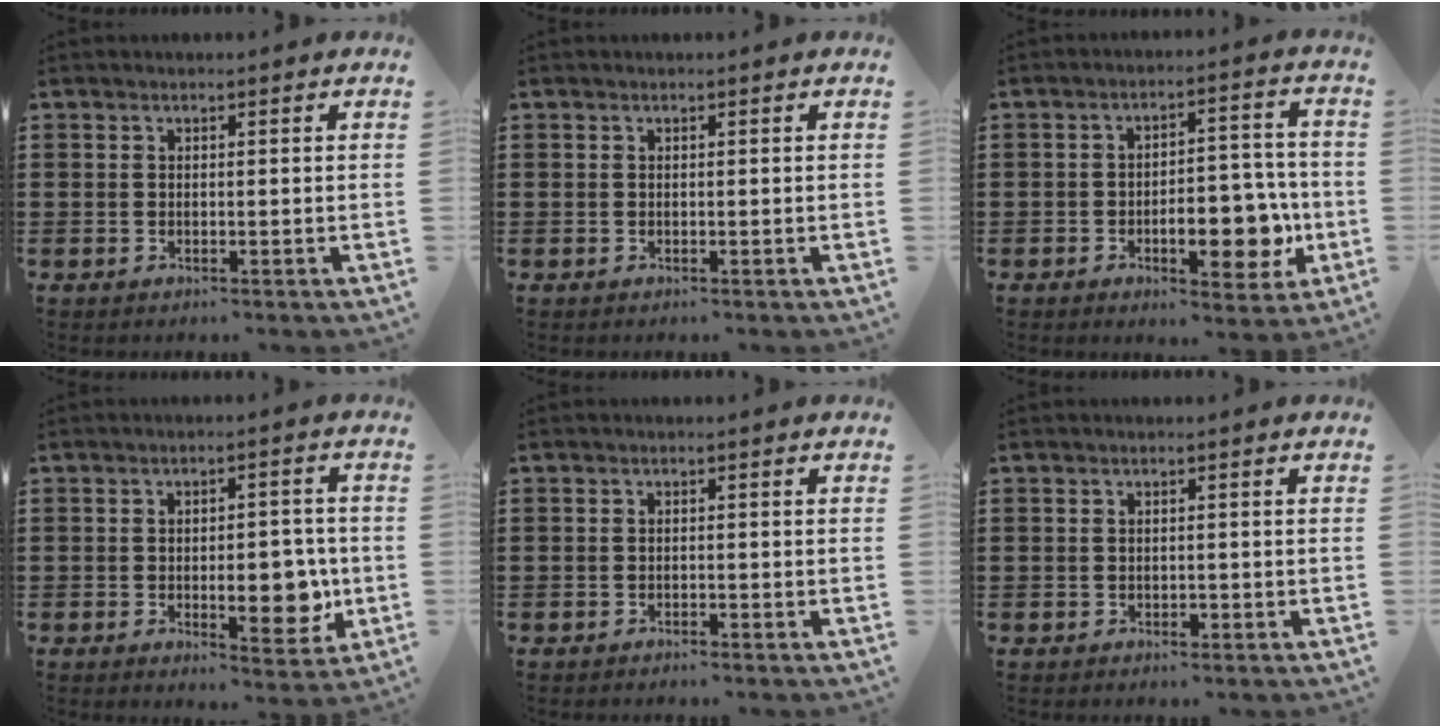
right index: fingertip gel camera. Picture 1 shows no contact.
{"total": 0.0}
{"total": 9.6, "force": [-2.9, 4.3, 8.0], "torque": [-0.106, 0.000, -0.047]}
{"total": 8.1, "force": [-1.5, 3.6, 7.1], "torque": [-0.084, -0.007, -0.025]}
{"total": 0.8, "force": [-0.7, 0.0, 0.2], "torque": [-0.005, -0.002, -0.015]}
{"total": 0.8, "force": [-0.3, 0.4, 0.6], "torque": [-0.014, -0.003, -0.006]}